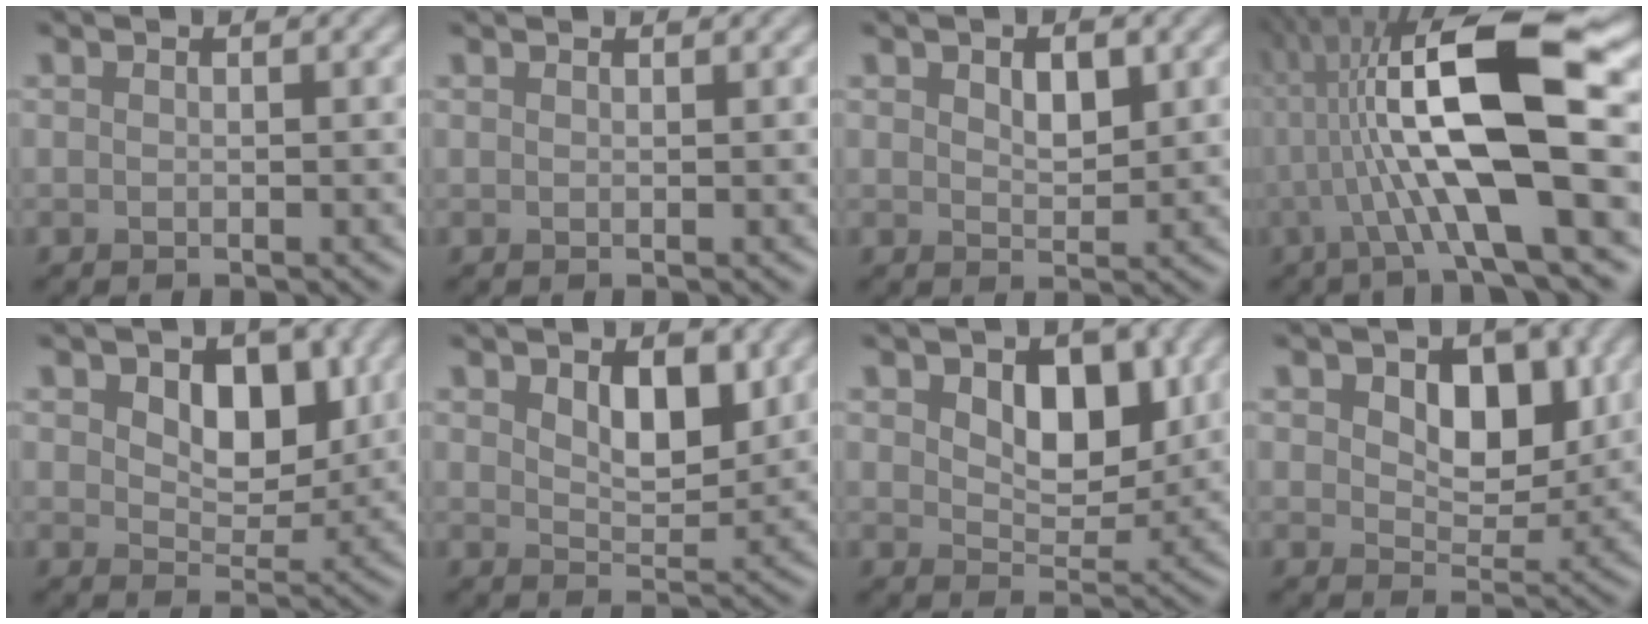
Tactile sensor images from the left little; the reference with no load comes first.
{"total": 0.6, "force": [0.6, -0.1, 0.0], "torque": [-0.003, 0.003, 0.011]}
{"total": 2.6, "force": [0.6, 1.5, 2.0], "torque": [-0.039, -0.002, 0.011]}
{"total": 13.0, "force": [1.1, 2.4, 12.8], "torque": [-0.208, 0.016, 0.016]}
{"total": 5.2, "force": [1.5, 3.3, 3.7], "torque": [-0.063, -0.012, 0.014]}
{"total": 4.0, "force": [1.4, 2.2, 3.0], "torque": [-0.060, -0.010, 0.022]}
{"total": 5.2, "force": [1.5, 3.3, 3.8], "torque": [-0.064, -0.012, 0.016]}
{"total": 5.5, "force": [1.5, 3.5, 4.0], "torque": [-0.065, -0.011, 0.014]}